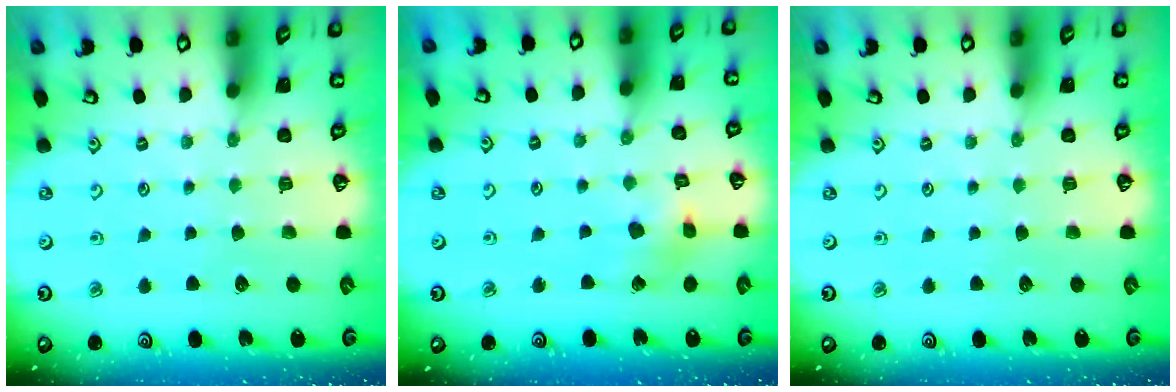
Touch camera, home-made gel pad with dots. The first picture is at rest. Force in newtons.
{"total": 7.0, "press": 6.9, "slide": 0.5}
{"total": 0.0}